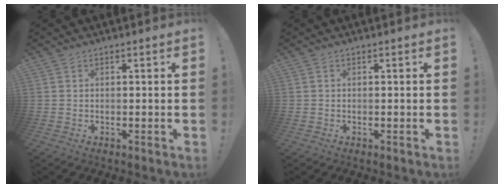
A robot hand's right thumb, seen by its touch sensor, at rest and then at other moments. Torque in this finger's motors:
{"motor_torque": [0.20, 0.09, 0.30, -0.21, -0.05]}